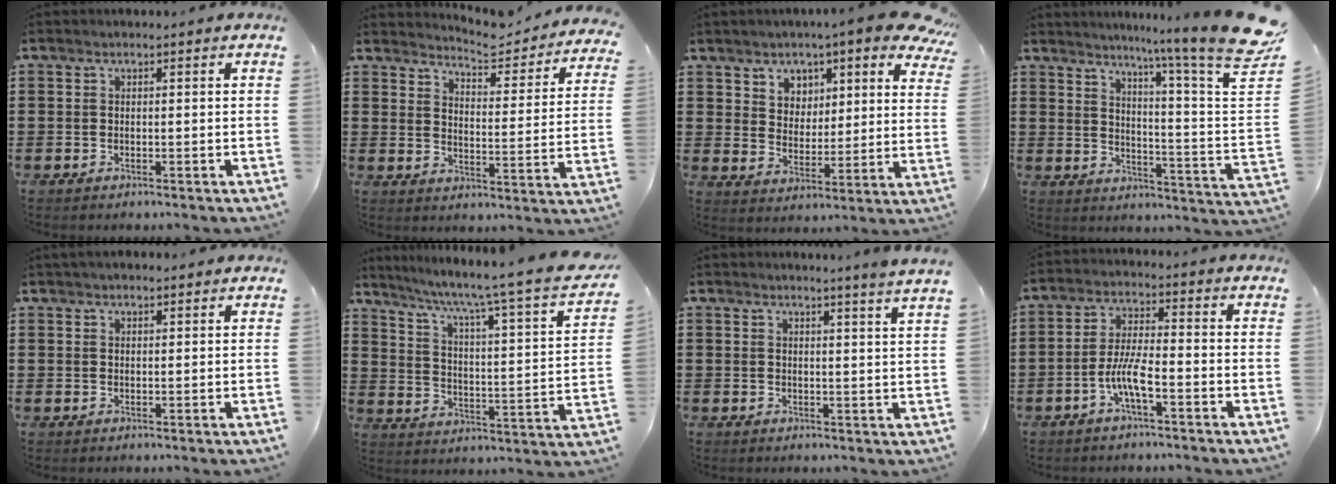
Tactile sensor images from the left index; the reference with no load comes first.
{"total": 4.9, "force": [4.8, 0.1, 1.0], "torque": [-0.030, -0.046, 0.075]}
{"total": 4.9, "force": [3.9, 2.6, 1.6], "torque": [-0.049, -0.024, 0.061]}
{"total": 10.3, "force": [8.1, -1.9, 6.2], "torque": [-0.117, -0.070, 0.123]}
{"total": 1.4, "force": [1.3, 0.4, 0.4], "torque": [-0.010, 0.003, 0.024]}
{"total": 6.2, "force": [4.7, -0.5, 4.1], "torque": [-0.097, -0.048, 0.067]}
{"total": 2.8, "force": [2.4, -1.2, 0.8], "torque": [-0.021, -0.016, 0.043]}
{"total": 6.3, "force": [-2.9, 1.3, 5.4], "torque": [-0.126, -0.008, -0.061]}